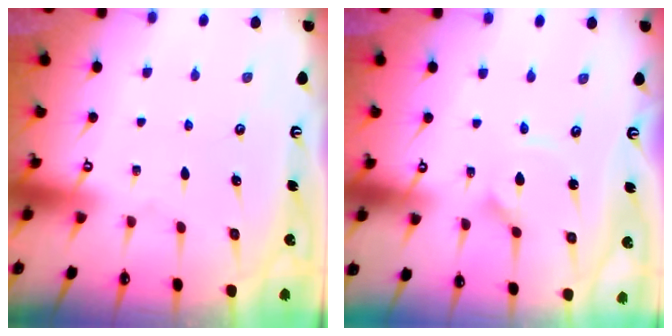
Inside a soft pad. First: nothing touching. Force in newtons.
{"total": 3.5, "press": 3.5, "slide": 0.3}